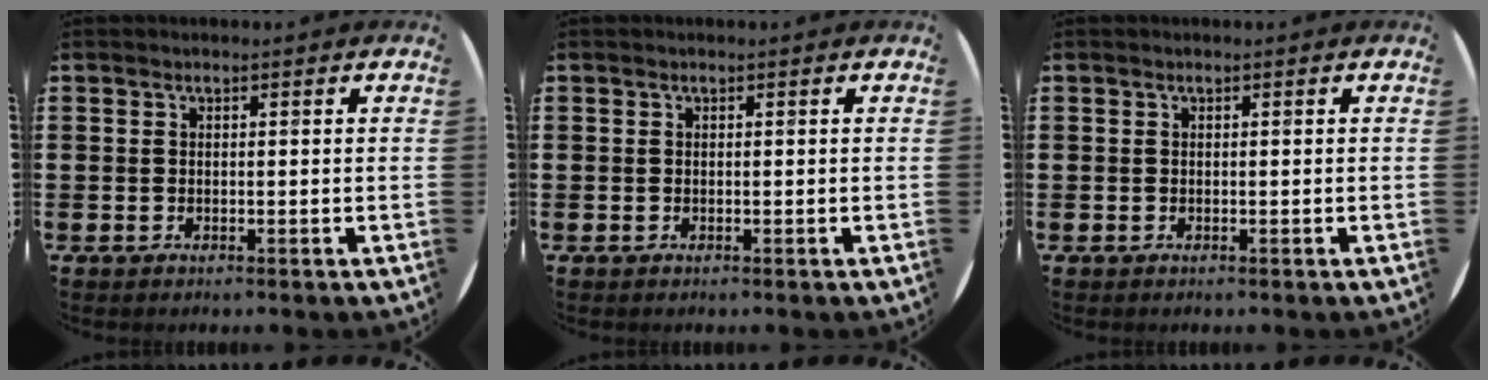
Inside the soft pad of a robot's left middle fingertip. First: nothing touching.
{"total": 0.0}
{"total": 0.0}